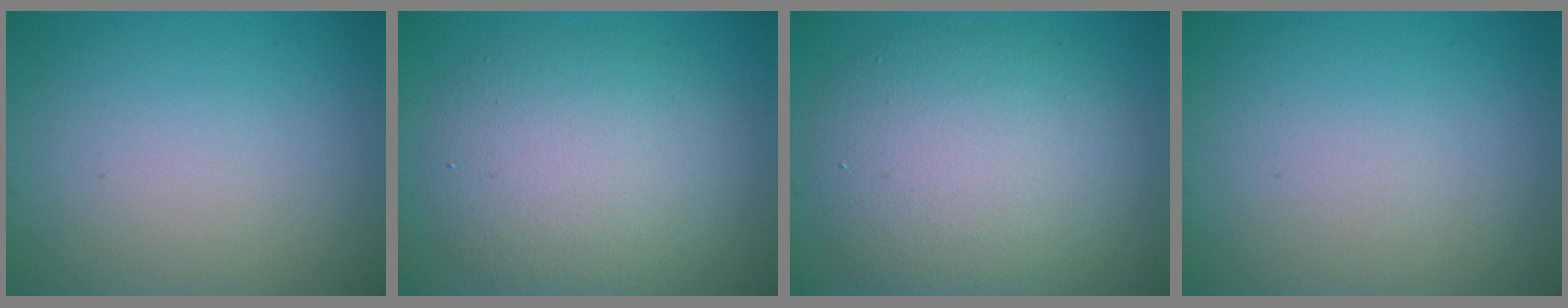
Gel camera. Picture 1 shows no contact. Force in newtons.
{"total": 6.5, "press": 6.5, "slide": 0.6}
{"total": 7.9, "press": 7.9, "slide": 0.5}
{"total": 0.0}